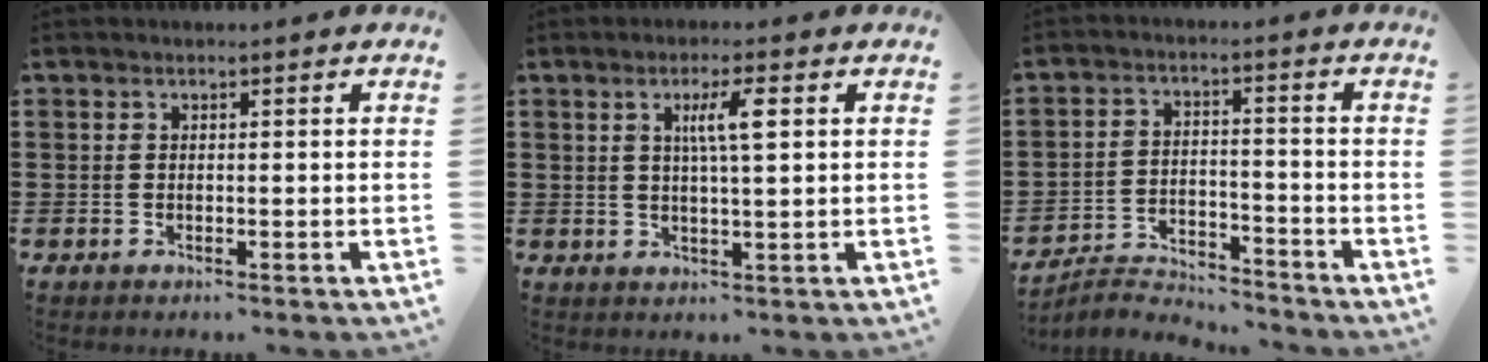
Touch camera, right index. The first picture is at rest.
{"total": 4.6, "force": [1.4, 0.4, 4.4], "torque": [-0.088, 0.006, 0.018]}
{"total": 4.1, "force": [-4.1, 0.3, 0.3], "torque": [-0.019, 0.003, -0.088]}